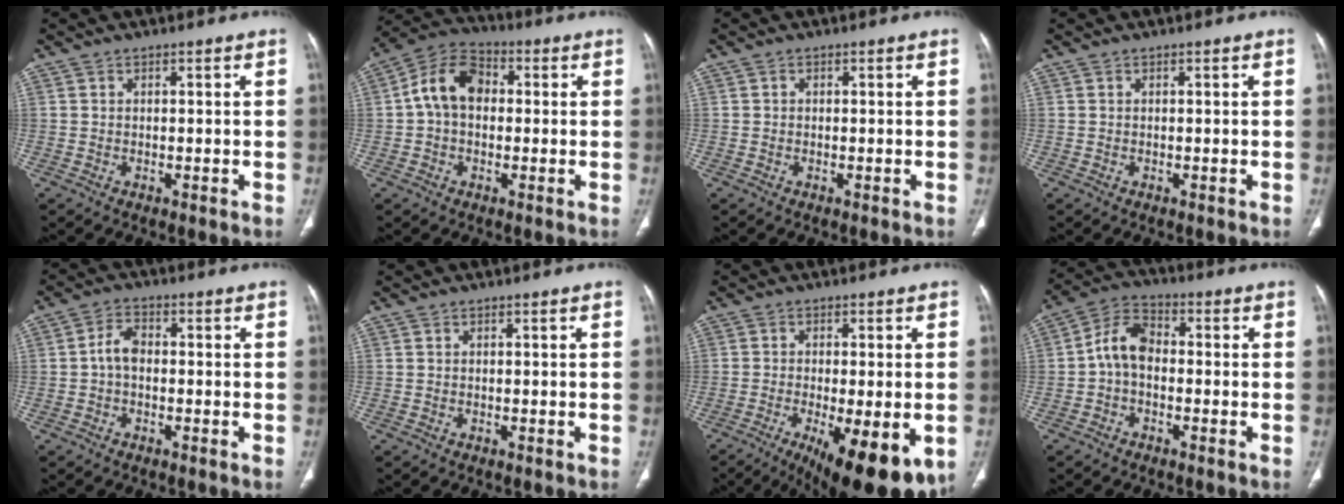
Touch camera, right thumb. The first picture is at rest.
{"total": 10.2, "force": [0.8, 7.3, 7.2], "torque": [-0.116, 0.030, 0.002]}
{"total": 0.0}
{"total": 0.0}
{"total": 3.7, "force": [-0.5, 2.4, 2.8], "torque": [-0.047, 0.014, -0.016]}
{"total": 0.0}
{"total": 16.4, "force": [-6.7, 5.3, 14.0], "torque": [-0.175, -0.018, -0.088]}
{"total": 7.3, "force": [-0.8, 4.8, 5.4], "torque": [-0.090, 0.026, -0.029]}